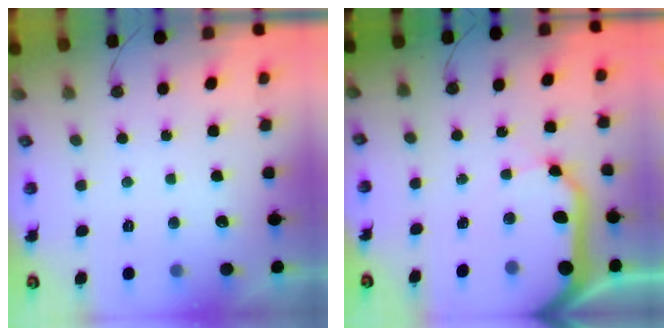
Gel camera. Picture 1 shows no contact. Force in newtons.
{"total": 14.1, "press": 14.0, "slide": 1.8}